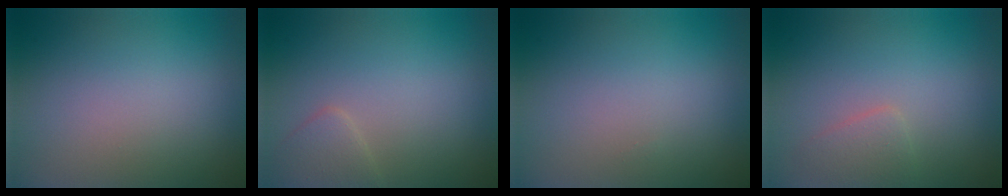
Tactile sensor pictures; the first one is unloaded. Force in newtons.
{"total": 1.6, "press": 1.6, "slide": 0.1}
{"total": 0.0}
{"total": 1.6, "press": 1.6, "slide": 0.0}